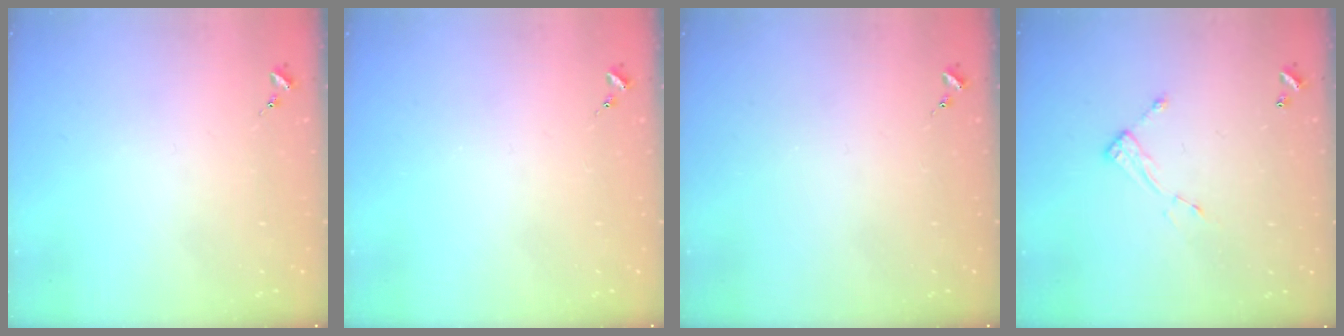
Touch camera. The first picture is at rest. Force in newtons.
{"total": 0.0}
{"total": 0.0}
{"total": 6.6, "press": 6.6, "slide": 0.2}